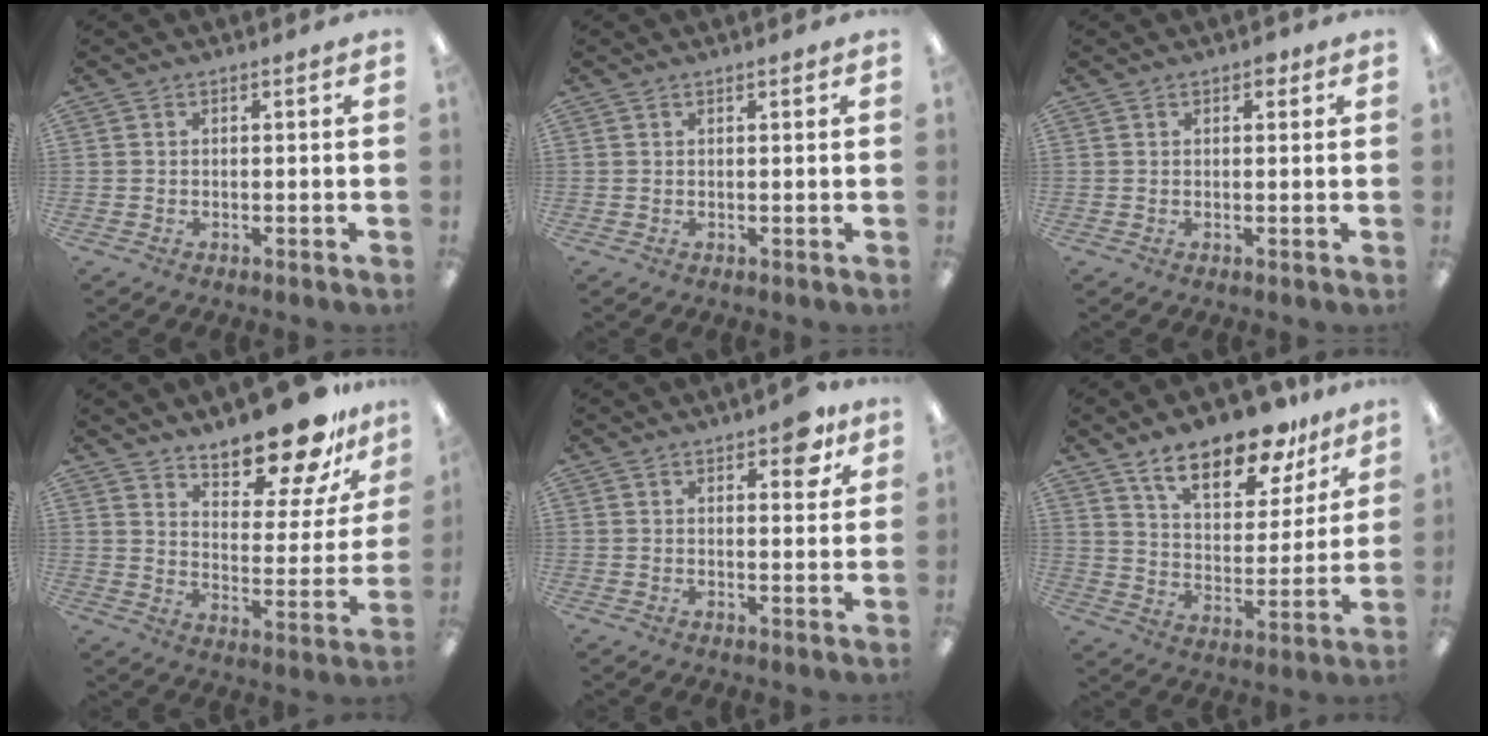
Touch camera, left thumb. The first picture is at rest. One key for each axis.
{"total": 0.7, "fx": 0.6, "fy": 0.2, "fz": 0.4, "tx": -0.009, "ty": 0.001, "tz": 0.010}
{"total": 1.9, "fx": 1.0, "fy": 1.1, "fz": 1.1, "tx": -0.007, "ty": -0.002, "tz": 0.014}
{"total": 19.0, "fx": 16.0, "fy": 5.6, "fz": 8.5, "tx": -0.125, "ty": -0.119, "tz": 0.271}
{"total": 7.0, "fx": 4.6, "fy": 2.9, "fz": 4.4, "tx": -0.049, "ty": -0.020, "tz": 0.074}
{"total": 18.6, "fx": 14.1, "fy": 7.1, "fz": 9.8, "tx": -0.152, "ty": -0.084, "tz": 0.238}